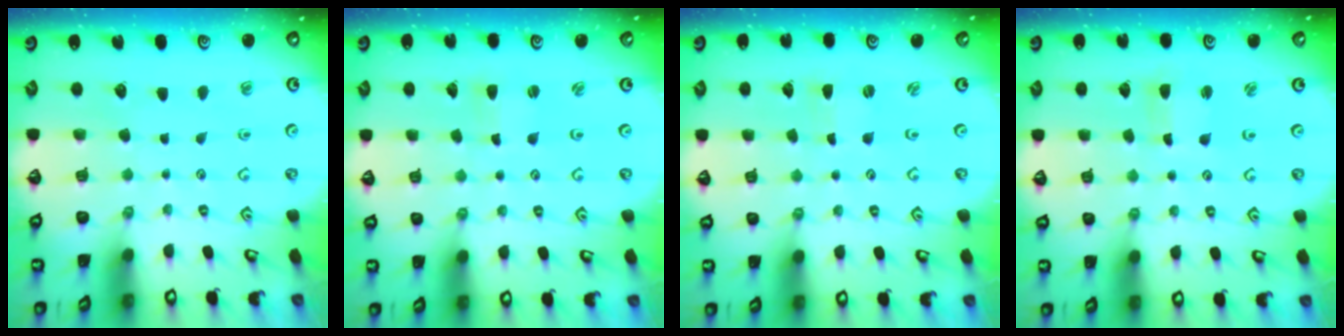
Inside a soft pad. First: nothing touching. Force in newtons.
{"total": 1.8, "press": 1.8, "slide": 0.3}
{"total": 0.0}
{"total": 2.2, "press": 2.2, "slide": 0.3}